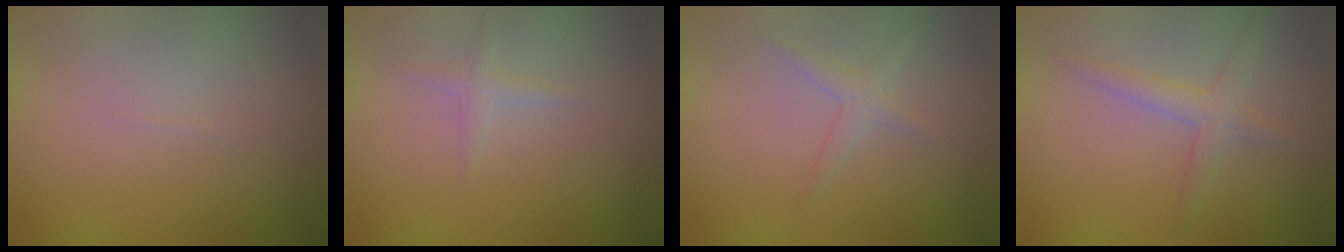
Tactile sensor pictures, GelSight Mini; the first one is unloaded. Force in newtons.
{"total": 0.8, "press": 0.8, "slide": 0.1}
{"total": 1.2, "press": 1.2, "slide": 0.1}
{"total": 1.9, "press": 1.9, "slide": 0.0}